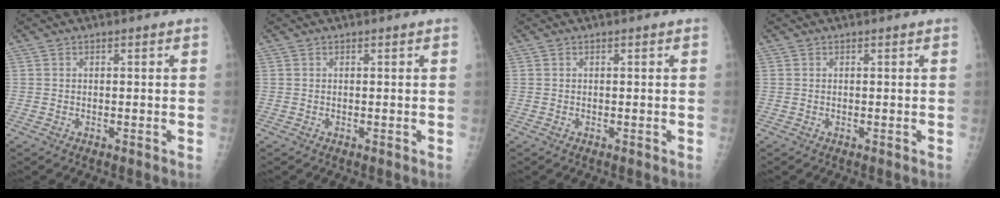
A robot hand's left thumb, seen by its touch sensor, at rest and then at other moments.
{"total": 0.0}
{"total": 0.0}
{"total": 0.0}